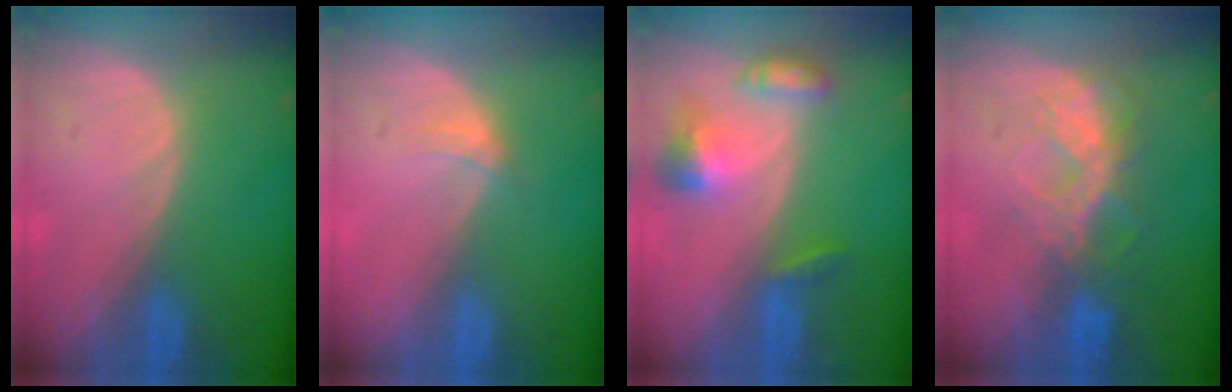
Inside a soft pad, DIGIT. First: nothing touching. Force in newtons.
{"total": 1.6, "press": 1.3, "slide": 1.0}
{"total": 7.0, "press": 6.5, "slide": 2.5}
{"total": 6.5, "press": 6.5, "slide": 0.3}